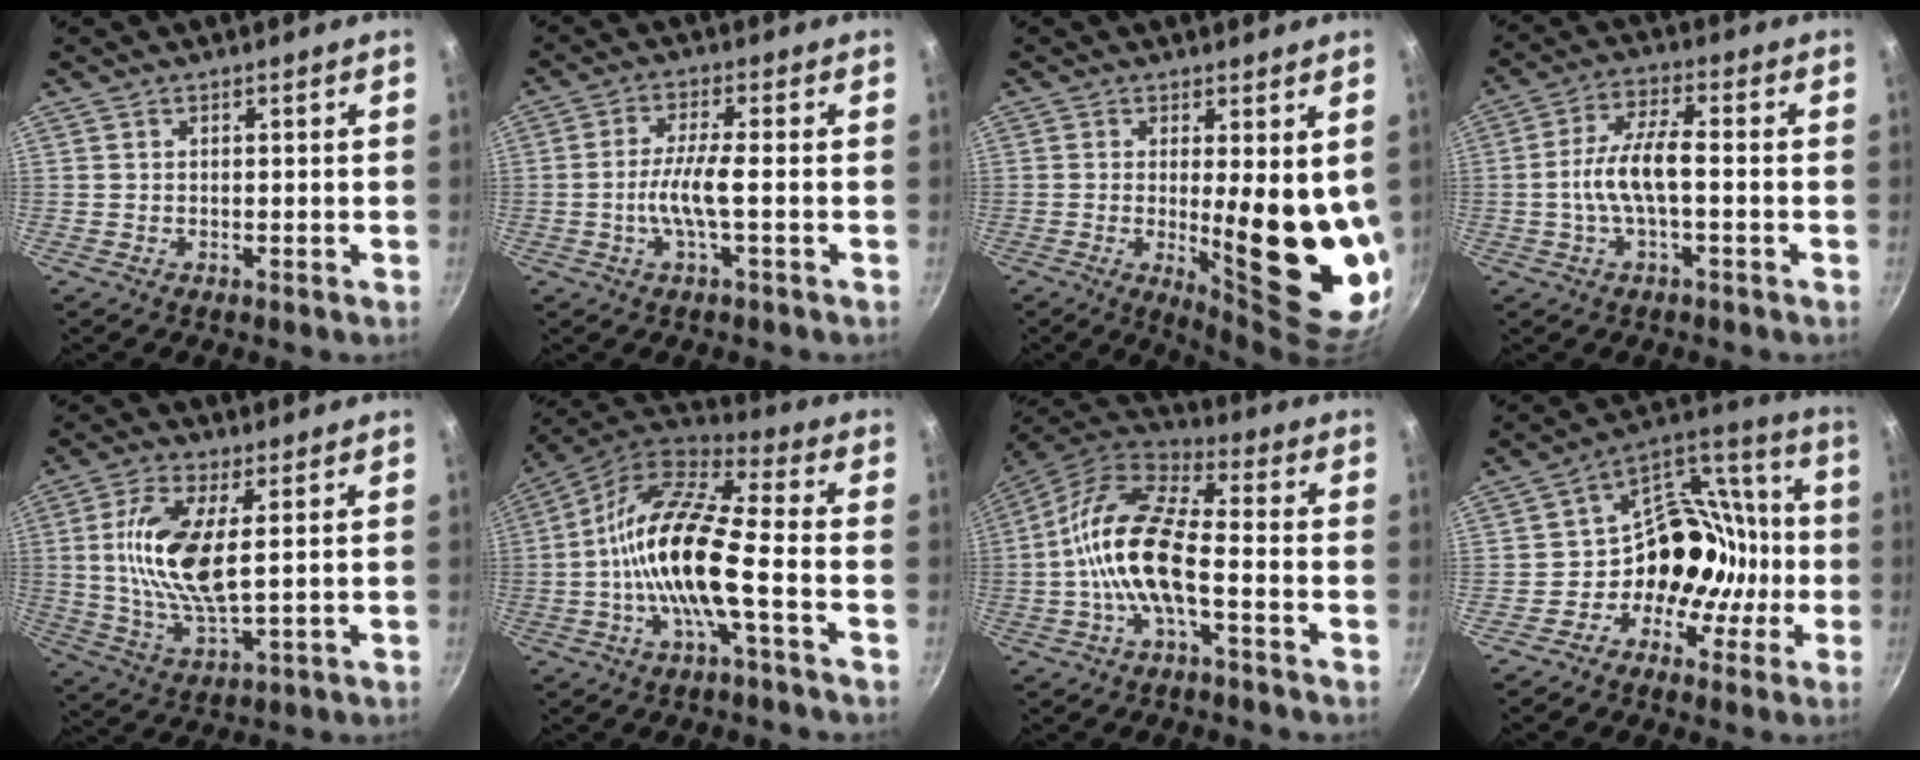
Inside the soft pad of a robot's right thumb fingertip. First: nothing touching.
{"total": 6.1, "force": [-1.4, 0.8, 5.9], "torque": [-0.127, 0.014, -0.033]}
{"total": 15.5, "force": [0.5, 4.5, 14.8], "torque": [-0.174, -0.043, 0.020]}
{"total": 8.7, "force": [-1.4, 3.1, 8.0], "torque": [-0.154, 0.029, -0.035]}
{"total": 13.2, "force": [2.4, 5.1, 11.9], "torque": [-0.240, -0.010, 0.049]}
{"total": 16.4, "force": [-3.1, 4.5, 15.5], "torque": [-0.292, 0.040, -0.080]}
{"total": 14.5, "force": [-3.0, 5.7, 13.0], "torque": [-0.250, 0.040, -0.076]}
{"total": 15.4, "force": [-4.0, 12.6, 7.9], "torque": [-0.050, 0.073, -0.079]}